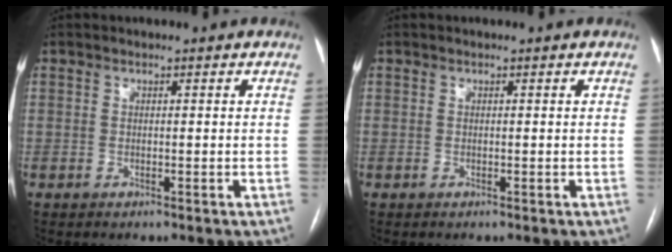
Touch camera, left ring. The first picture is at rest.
{"total": 0.0}